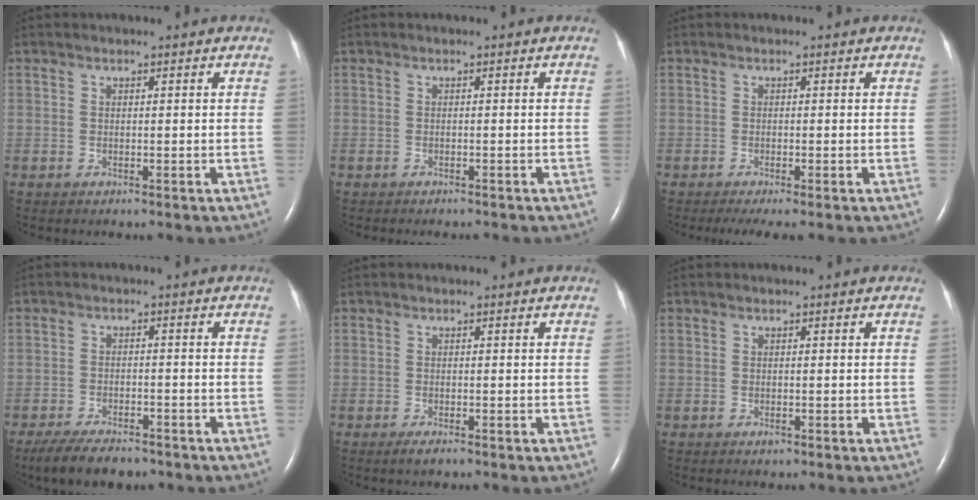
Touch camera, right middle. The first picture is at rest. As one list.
[{"total": 3.3, "force": [-3.0, 0.8, 1.3], "torque": [-0.022, -0.005, -0.031]}, {"total": 3.8, "force": [-2.8, 0.4, 2.5], "torque": [-0.040, -0.011, -0.042]}, {"total": 7.9, "force": [-6.4, 2.6, 3.8], "torque": [-0.069, -0.010, -0.101]}, {"total": 1.5, "force": [-1.0, 0.3, 1.0], "torque": [-0.025, -0.004, -0.015]}, {"total": 0.6, "force": [-0.3, 0.2, 0.4], "torque": [-0.008, 0.000, -0.004]}]